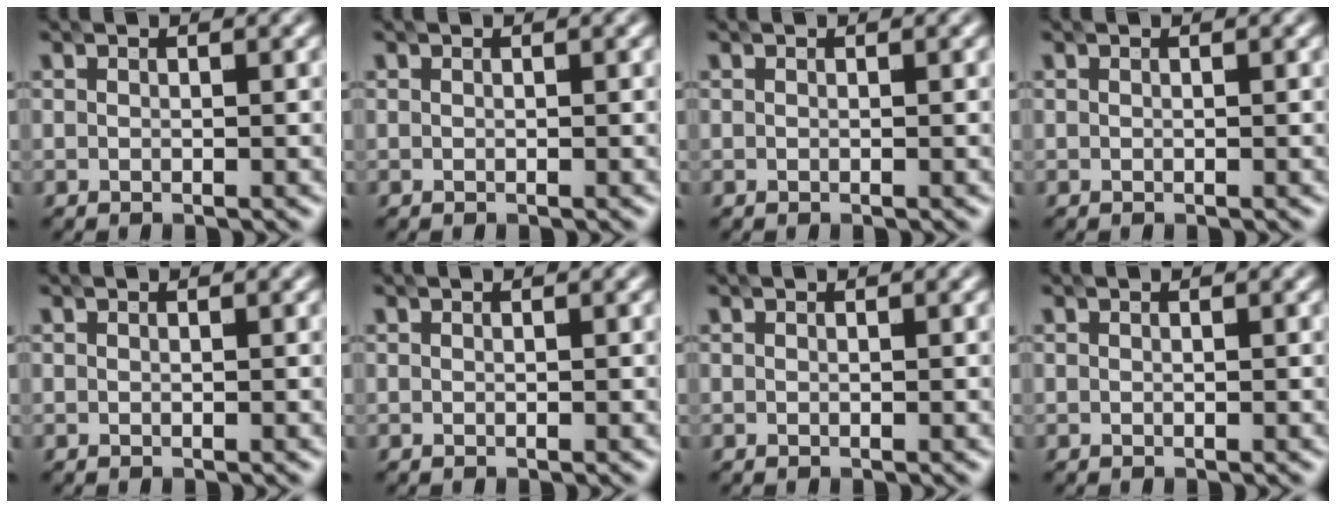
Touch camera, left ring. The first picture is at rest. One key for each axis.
{"total": 0.0}
{"total": 0.0}
{"total": 0.0}
{"total": 0.0}
{"total": 0.0}
{"total": 0.0}
{"total": 0.0}